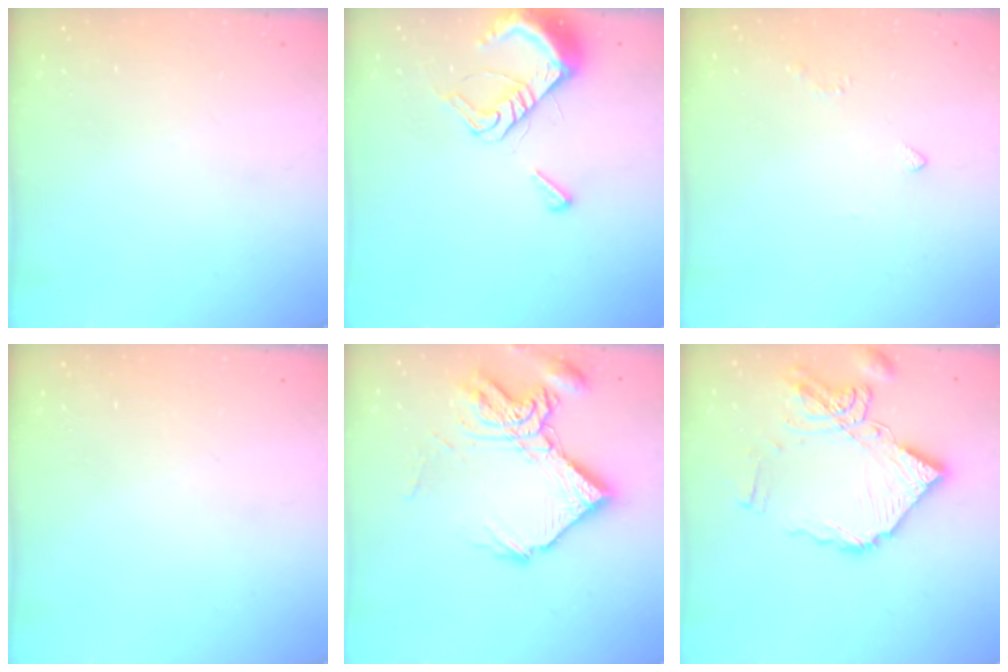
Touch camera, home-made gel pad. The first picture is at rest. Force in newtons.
{"total": 9.1, "press": 9.0, "slide": 1.2}
{"total": 2.0, "press": 1.9, "slide": 0.5}
{"total": 0.0}
{"total": 18.6, "press": 18.5, "slide": 1.9}
{"total": 16.0, "press": 15.9, "slide": 1.9}